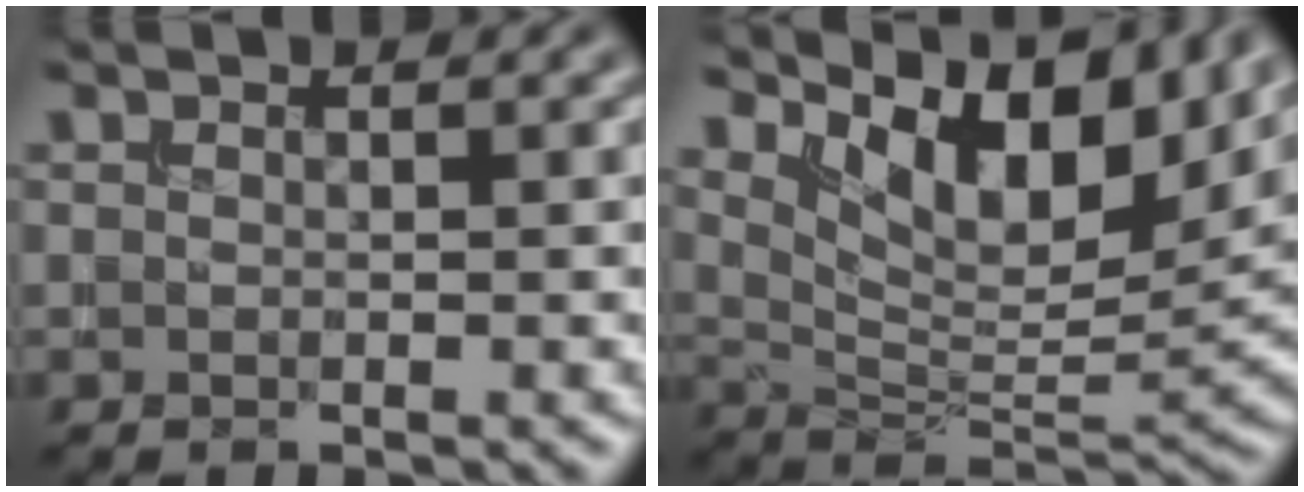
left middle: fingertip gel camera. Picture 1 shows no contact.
{"total": 11.7, "force": [6.9, 4.9, 8.2], "torque": [-0.133, 0.005, 0.124]}